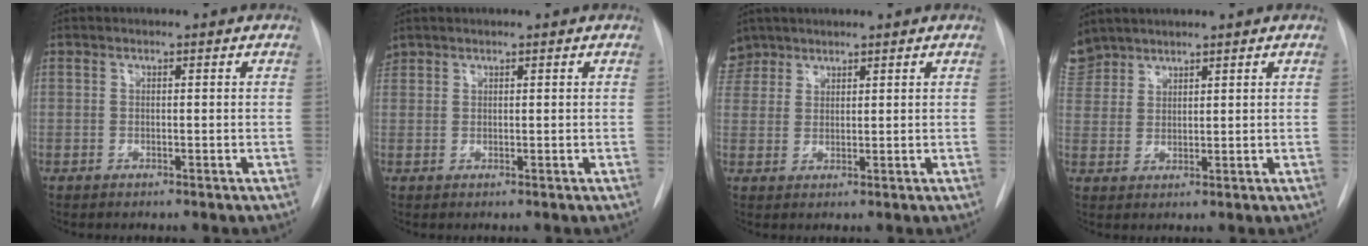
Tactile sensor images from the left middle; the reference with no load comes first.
{"total": 1.4, "force": [1.2, 0.7, 0.0], "torque": [-0.003, 0.014, 0.024]}
{"total": 4.7, "force": [3.7, 2.8, -0.1], "torque": [0.007, 0.011, 0.075]}
{"total": 5.7, "force": [5.0, 2.7, 0.3], "torque": [-0.005, 0.010, 0.105]}